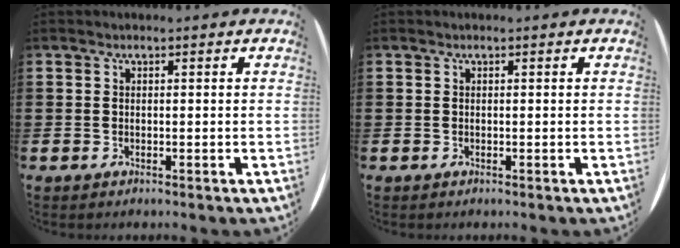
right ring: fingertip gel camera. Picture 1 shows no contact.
{"total": 0.0}